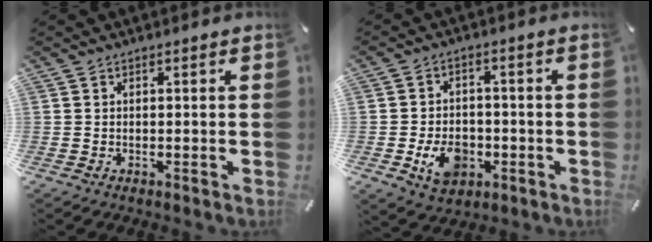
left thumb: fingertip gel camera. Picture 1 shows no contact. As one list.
[{"total": 8.7, "force": [-2.7, 6.5, 5.2], "torque": [-0.092, 0.010, -0.048]}]